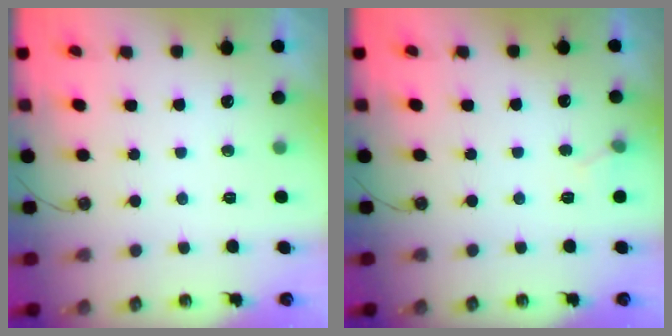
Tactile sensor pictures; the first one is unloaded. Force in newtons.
{"total": 4.6, "press": 4.6, "slide": 0.6}